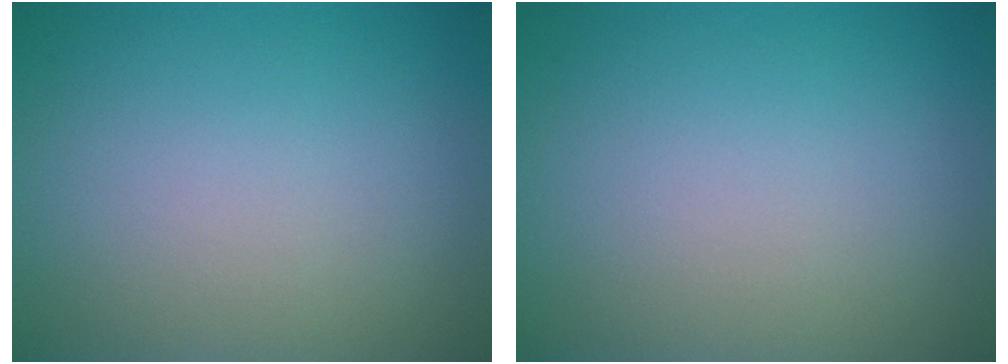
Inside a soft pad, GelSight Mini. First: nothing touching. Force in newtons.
{"total": 0.0}